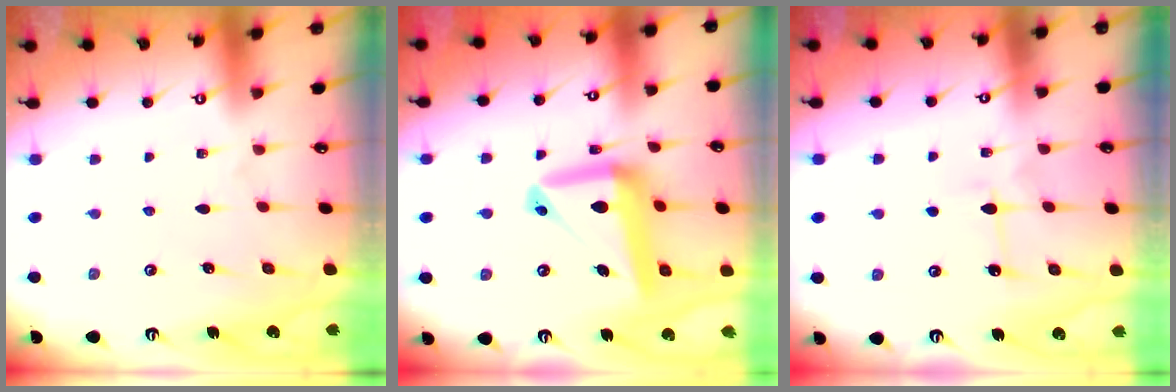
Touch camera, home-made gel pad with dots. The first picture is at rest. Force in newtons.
{"total": 15.3, "press": 15.2, "slide": 1.9}
{"total": 6.0, "press": 6.0, "slide": 0.8}